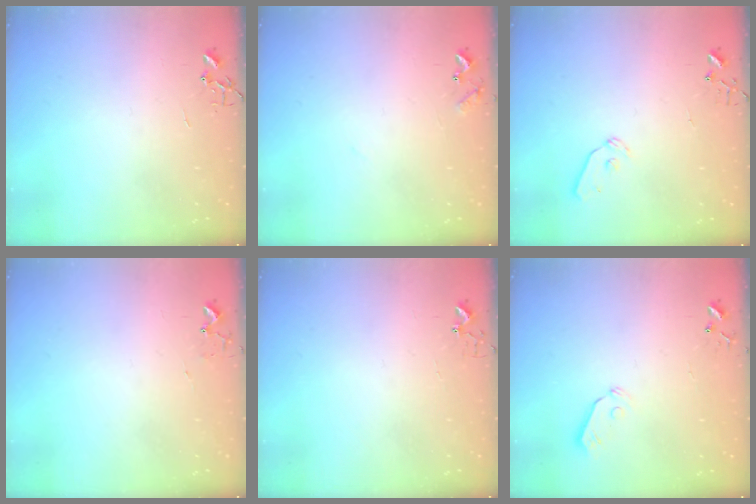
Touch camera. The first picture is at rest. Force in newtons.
{"total": 7.8, "press": 7.8, "slide": 0.5}
{"total": 8.7, "press": 8.7, "slide": 0.9}
{"total": 5.4, "press": 5.4, "slide": 0.7}
{"total": 2.7, "press": 2.7, "slide": 0.3}
{"total": 5.5, "press": 5.4, "slide": 0.6}